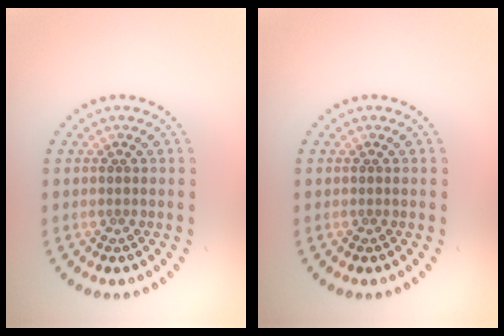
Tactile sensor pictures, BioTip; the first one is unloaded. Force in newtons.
{"total": 0.0}